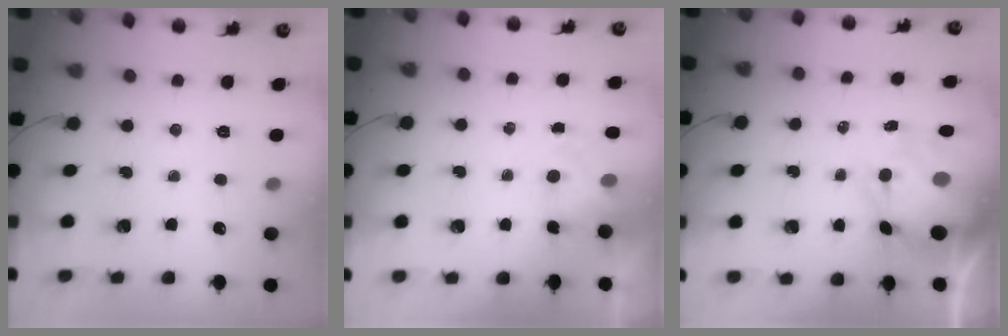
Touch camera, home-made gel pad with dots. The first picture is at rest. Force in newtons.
{"total": 3.8, "press": 3.7, "slide": 1.1}
{"total": 8.0, "press": 7.6, "slide": 2.4}